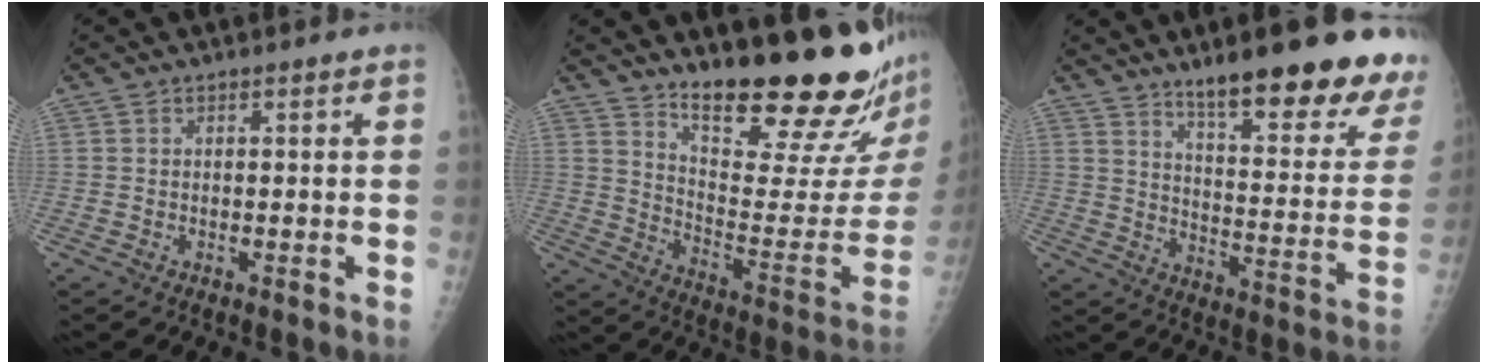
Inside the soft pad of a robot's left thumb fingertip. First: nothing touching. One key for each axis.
{"total": 23.5, "fx": 18.0, "fy": 4.2, "fz": 14.5, "tx": -0.188, "ty": -0.143, "tz": 0.264}
{"total": 23.7, "fx": 16.7, "fy": 4.9, "fz": 16.0, "tx": -0.184, "ty": -0.093, "tz": 0.232}